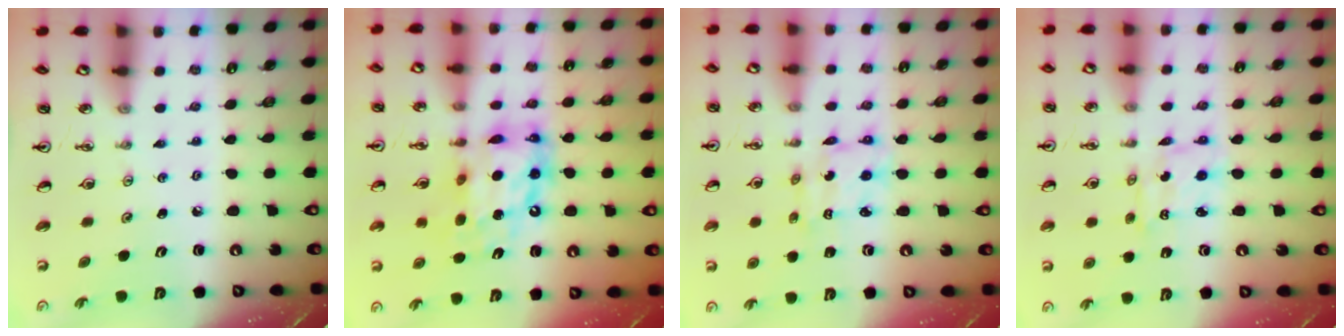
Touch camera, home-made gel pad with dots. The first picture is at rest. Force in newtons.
{"total": 13.5, "press": 13.4, "slide": 1.5}
{"total": 4.3, "press": 4.3, "slide": 0.2}
{"total": 1.7, "press": 1.7, "slide": 0.0}